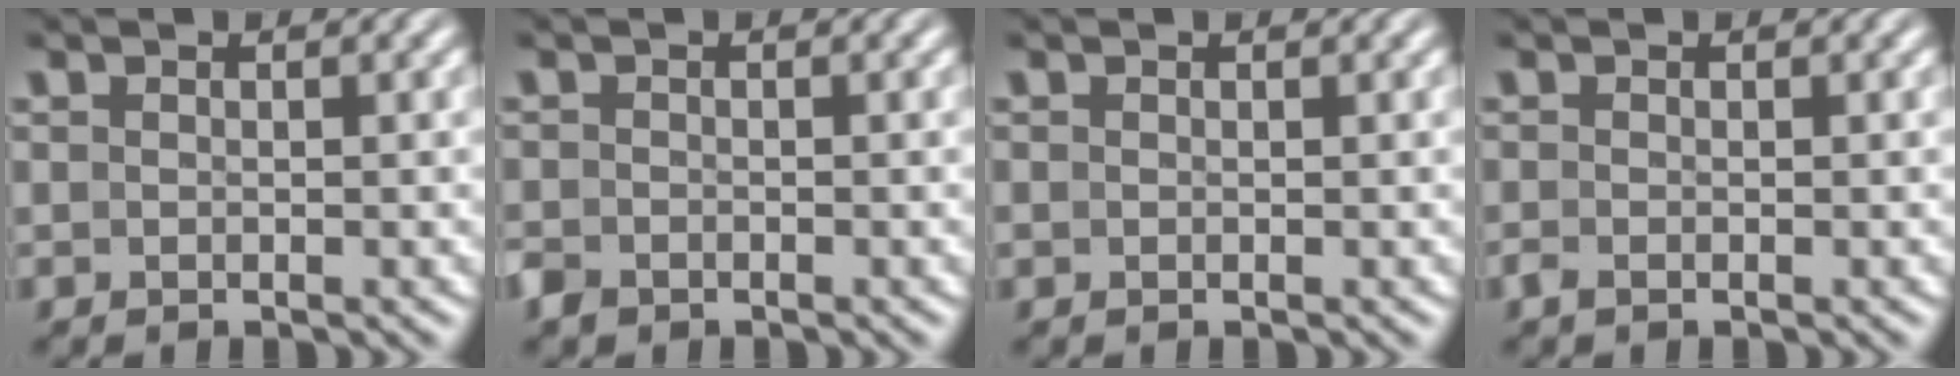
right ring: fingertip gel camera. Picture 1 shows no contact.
{"total": 1.5, "force": [-1.2, 0.8, 0.2], "torque": [-0.010, -0.013, -0.018]}
{"total": 1.1, "force": [-0.8, -0.9, -0.1], "torque": [0.005, -0.015, 0.000]}
{"total": 1.0, "force": [-0.8, 0.3, 0.4], "torque": [-0.010, -0.005, -0.013]}